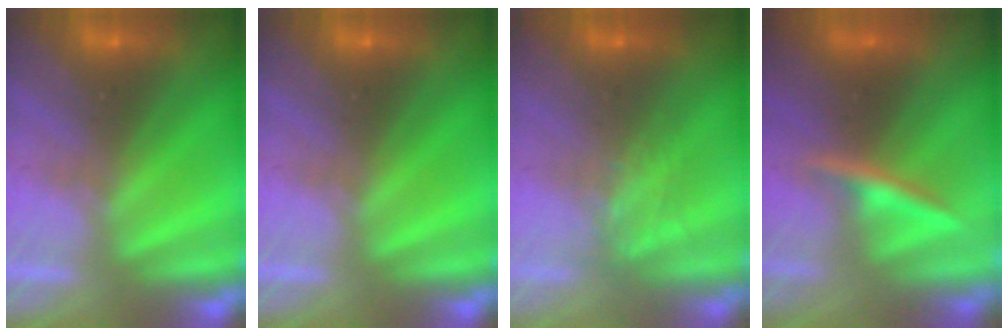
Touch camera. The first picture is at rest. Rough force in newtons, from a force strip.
{"total": 0.0}
{"total": 1.2}
{"total": 2.6}